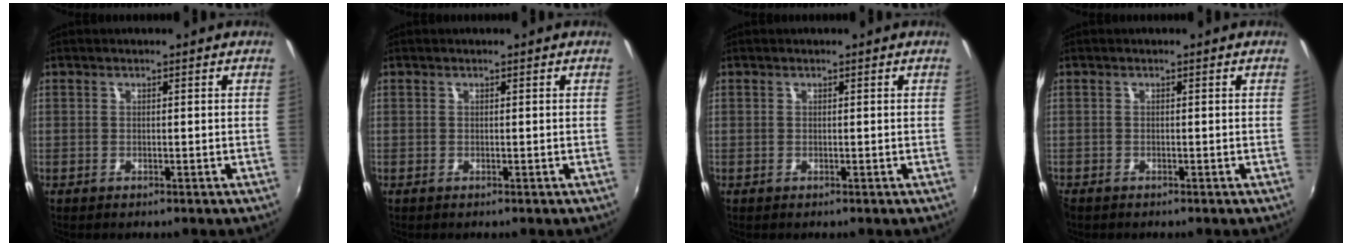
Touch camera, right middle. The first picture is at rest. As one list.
[{"total": 0.0}, {"total": 0.0}, {"total": 0.8, "force": [-0.7, 0.4, 0.2], "torque": [-0.007, -0.004, -0.014]}]